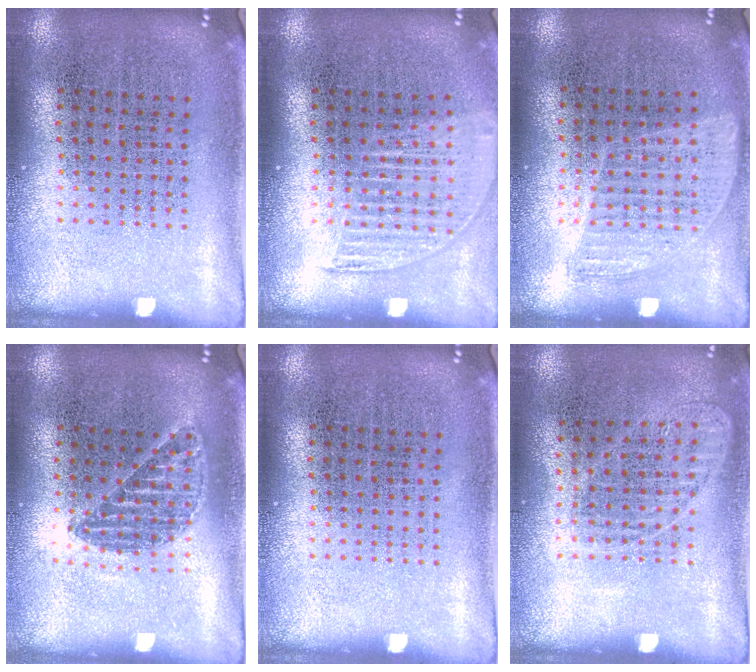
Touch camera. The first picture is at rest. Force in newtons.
{"total": 1.3, "press": 1.2, "slide": 0.6}
{"total": 0.9, "press": 0.8, "slide": 0.4}
{"total": 1.1, "press": 1.0, "slide": 0.4}
{"total": 0.0}
{"total": 1.0, "press": 0.9, "slide": 0.3}